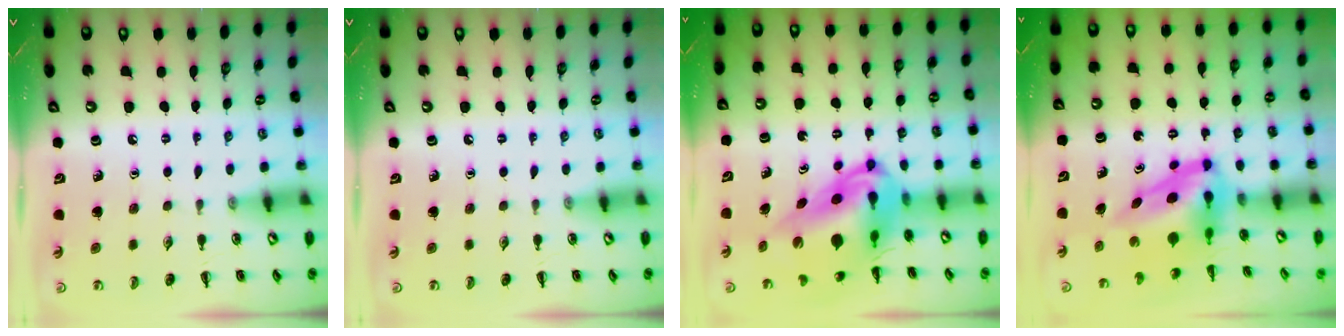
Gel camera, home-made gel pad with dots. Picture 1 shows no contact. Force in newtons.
{"total": 0.0}
{"total": 14.3, "press": 13.6, "slide": 4.6}
{"total": 7.5, "press": 7.2, "slide": 2.2}